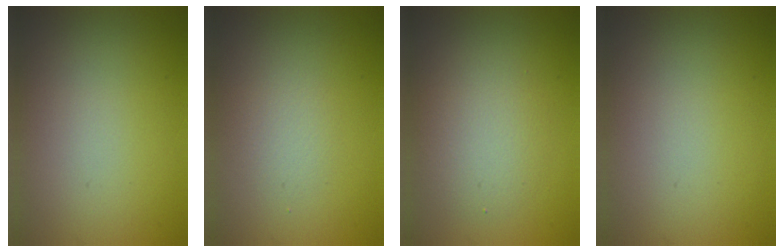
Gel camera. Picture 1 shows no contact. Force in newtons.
{"total": 1.3, "press": 1.3, "slide": 0.1}
{"total": 2.9, "press": 2.9, "slide": 0.2}
{"total": 0.0}